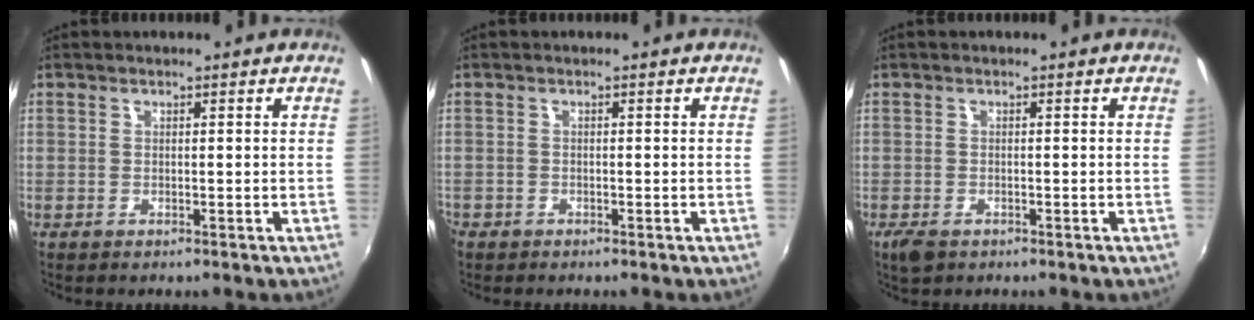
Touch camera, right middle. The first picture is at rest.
{"total": 1.6, "force": [-1.3, 1.0, 0.2], "torque": [-0.012, -0.003, -0.025]}
{"total": 3.1, "force": [-1.9, 1.6, 1.7], "torque": [-0.039, -0.011, -0.035]}